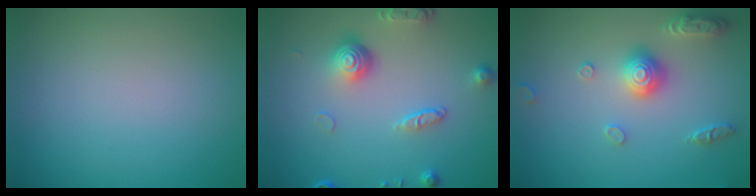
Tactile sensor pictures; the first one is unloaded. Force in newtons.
{"total": 4.4, "press": 3.2, "slide": 3.1}
{"total": 3.2, "press": 3.2, "slide": 0.4}